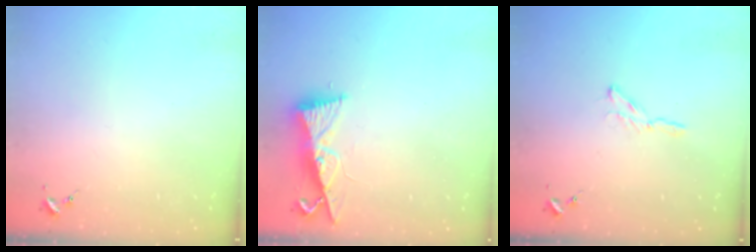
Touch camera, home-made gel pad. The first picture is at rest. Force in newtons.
{"total": 9.0, "press": 9.0, "slide": 1.1}
{"total": 2.9, "press": 2.9, "slide": 0.3}